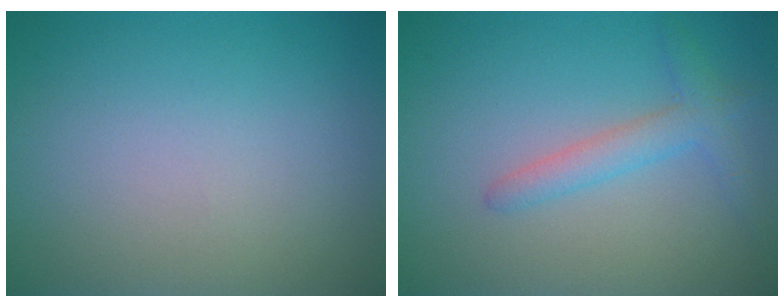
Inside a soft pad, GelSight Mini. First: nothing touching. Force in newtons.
{"total": 2.4, "press": 2.4, "slide": 0.1}